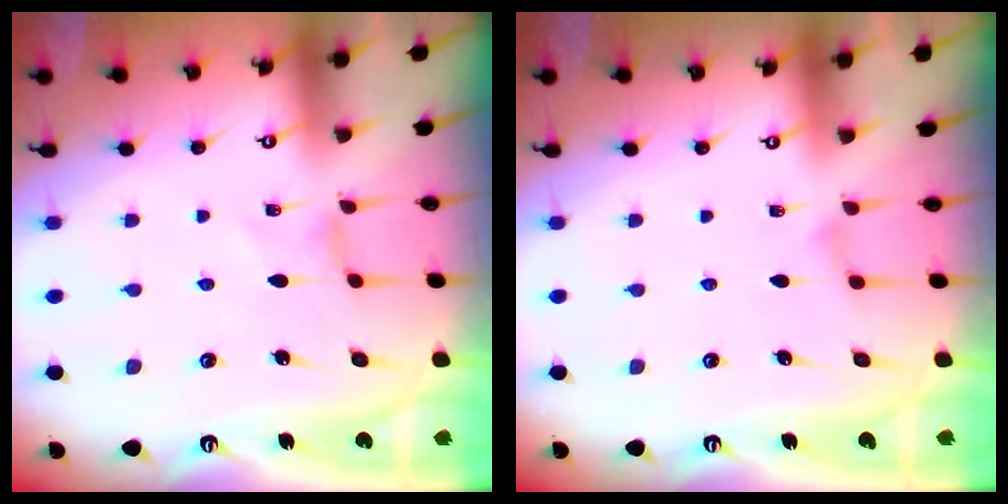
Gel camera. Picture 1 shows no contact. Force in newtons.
{"total": 3.8, "press": 3.7, "slide": 0.5}